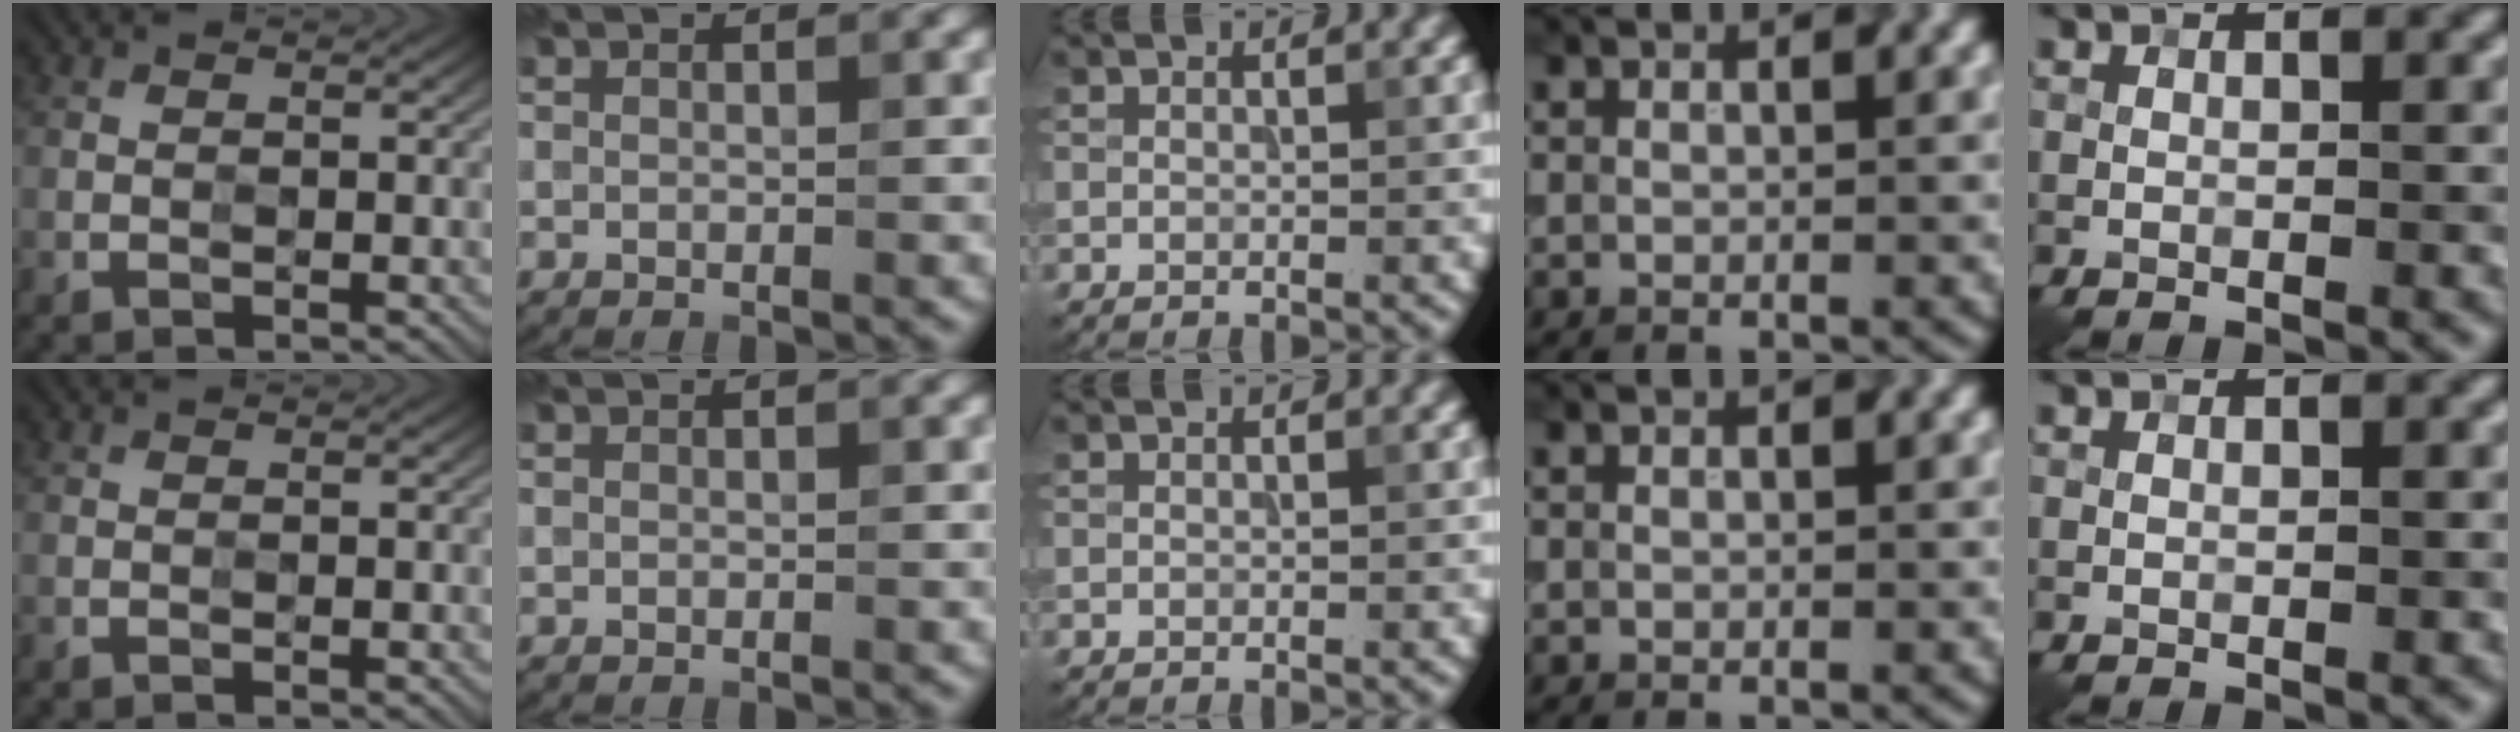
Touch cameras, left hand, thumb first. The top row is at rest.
{}